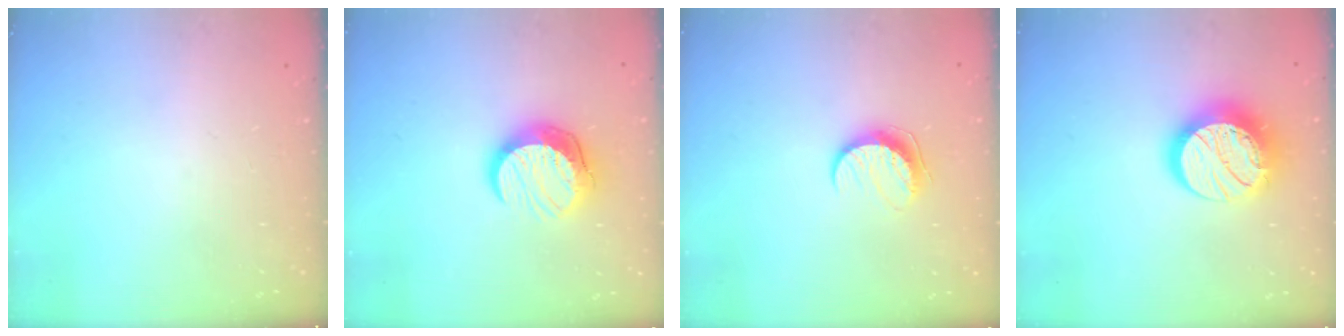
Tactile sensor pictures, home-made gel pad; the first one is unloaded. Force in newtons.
{"total": 12.3, "press": 12.2, "slide": 0.9}
{"total": 8.8, "press": 8.8, "slide": 0.5}
{"total": 15.4, "press": 15.4, "slide": 1.1}